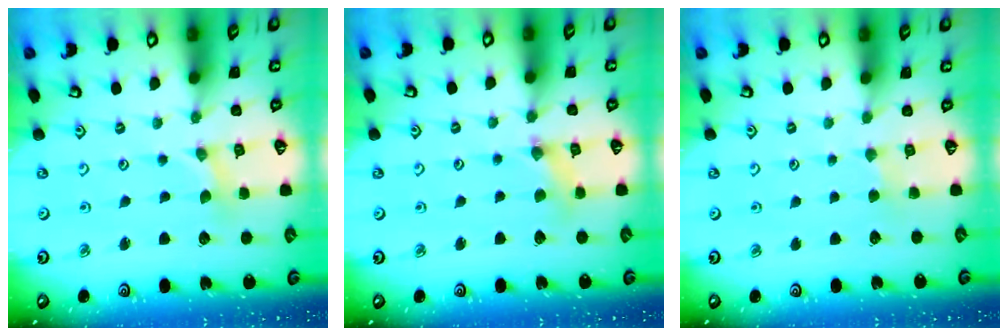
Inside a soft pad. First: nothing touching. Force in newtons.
{"total": 1.8, "press": 1.8, "slide": 0.3}
{"total": 2.0, "press": 1.9, "slide": 0.3}